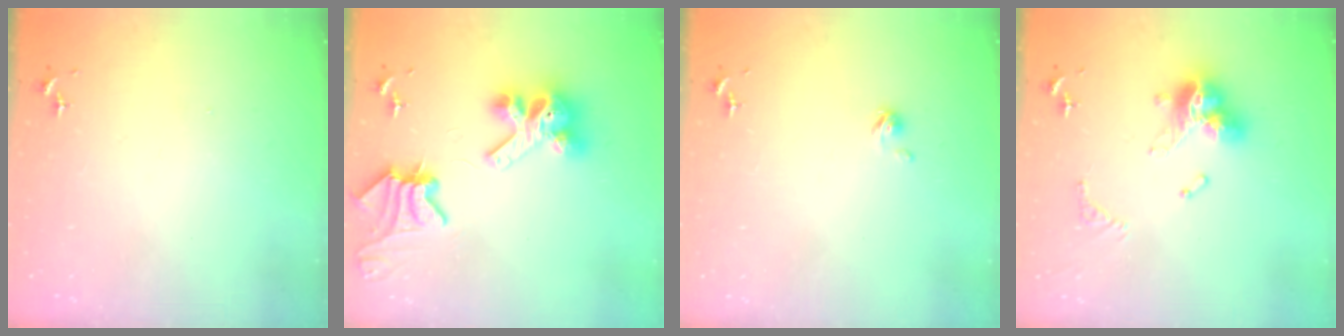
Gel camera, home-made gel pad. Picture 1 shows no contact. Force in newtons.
{"total": 11.9, "press": 11.8, "slide": 1.5}
{"total": 2.4, "press": 2.4, "slide": 0.3}
{"total": 15.8, "press": 15.7, "slide": 1.5}